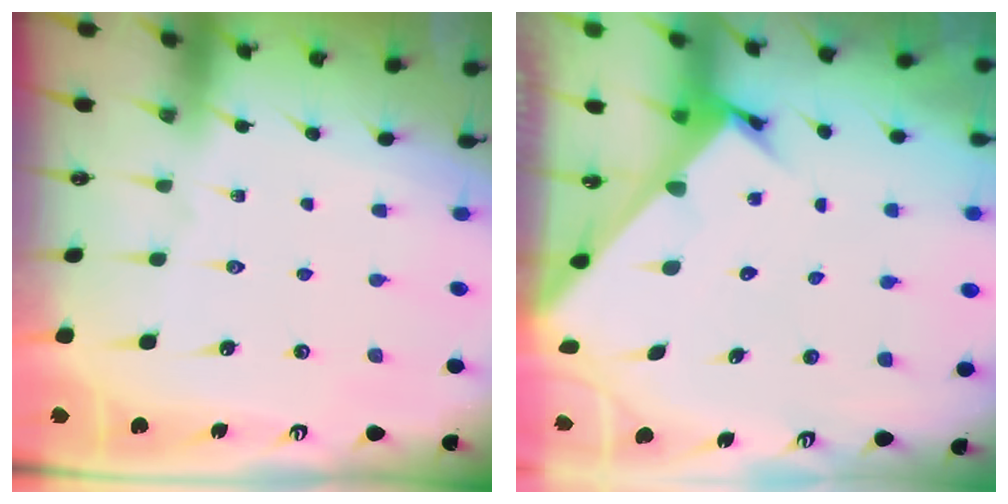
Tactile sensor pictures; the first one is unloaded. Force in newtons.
{"total": 2.9, "press": 2.9, "slide": 0.2}